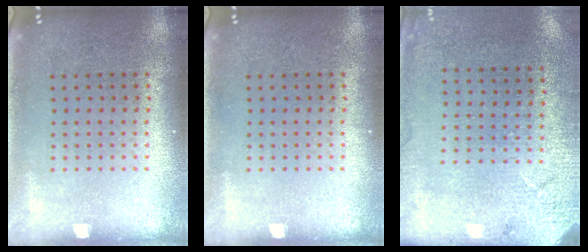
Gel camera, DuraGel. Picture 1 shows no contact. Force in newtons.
{"total": 0.0}
{"total": 2.6, "press": 2.3, "slide": 1.0}